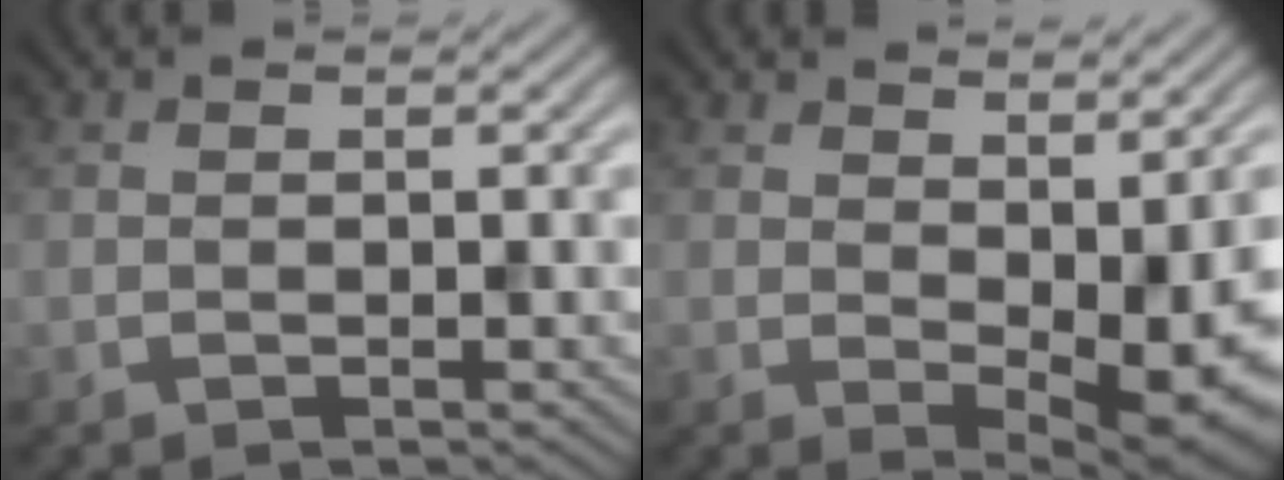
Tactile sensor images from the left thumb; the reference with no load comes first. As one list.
[{"total": 8.4, "force": [0.4, 3.5, 7.6], "torque": [-0.111, -0.014, 0.015]}]